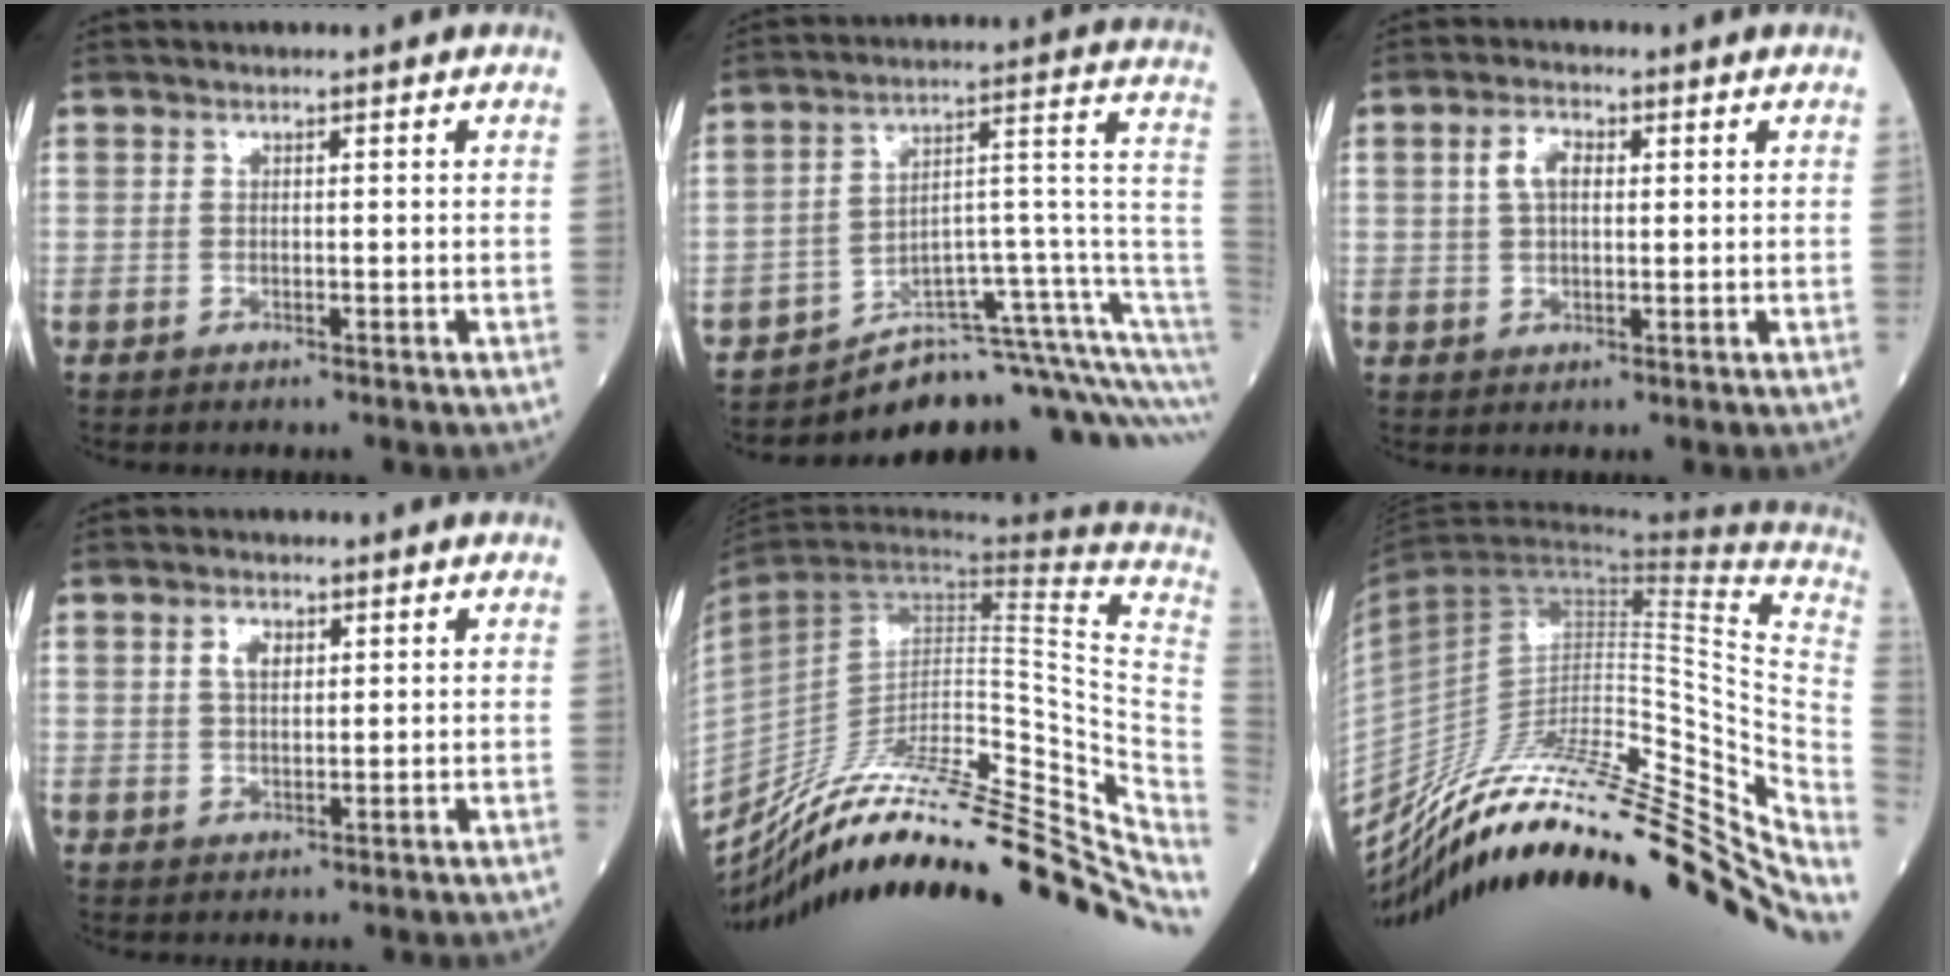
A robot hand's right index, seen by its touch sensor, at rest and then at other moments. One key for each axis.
{"total": 15.3, "fx": -13.1, "fy": 0.4, "fz": 7.9, "tx": -0.050, "ty": 0.092, "tz": -0.186}
{"total": 4.0, "fx": 1.1, "fy": 2.1, "fz": 3.2, "tx": -0.066, "ty": 0.012, "tz": 0.022}
{"total": 2.7, "fx": 1.1, "fy": 1.5, "fz": 2.0, "tx": -0.038, "ty": 0.005, "tz": 0.020}
{"total": 33.0, "fx": -25.3, "fy": 6.0, "fz": 20.3, "tx": -0.212, "ty": -0.008, "tz": -0.366}
{"total": 34.6, "fx": -24.5, "fy": 7.9, "fz": 23.2, "tx": -0.280, "ty": -0.006, "tz": -0.368}